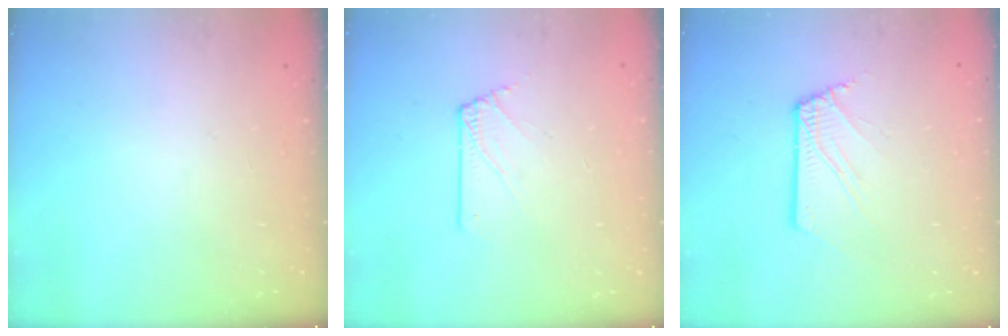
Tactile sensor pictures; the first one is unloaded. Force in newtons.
{"total": 3.0, "press": 2.9, "slide": 0.5}
{"total": 2.4, "press": 2.4, "slide": 0.2}